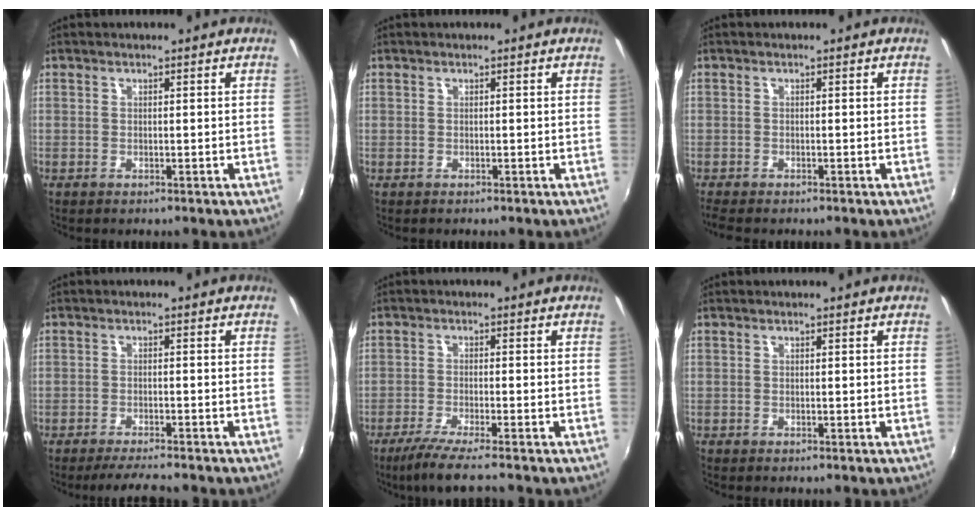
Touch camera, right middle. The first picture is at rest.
{"total": 0.5, "force": [-0.2, 0.5, -0.1], "torque": [0.001, -0.001, -0.003]}
{"total": 2.8, "force": [-2.4, 0.6, 1.3], "torque": [-0.029, -0.019, -0.043]}
{"total": 5.6, "force": [-5.0, 0.2, 2.5], "torque": [-0.060, -0.011, -0.083]}
{"total": 6.3, "force": [-5.2, -0.6, 3.4], "torque": [-0.083, -0.021, -0.094]}
{"total": 0.0}